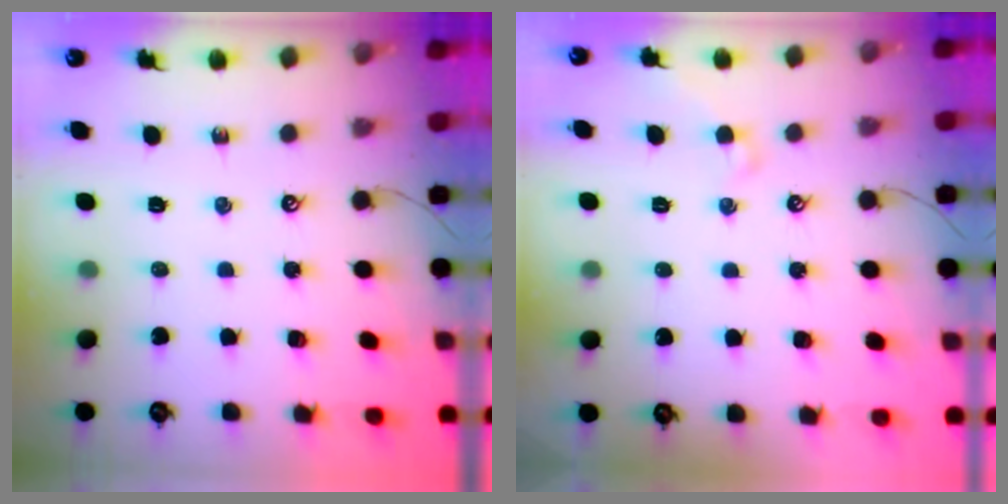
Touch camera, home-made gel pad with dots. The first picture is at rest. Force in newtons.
{"total": 1.0, "press": 0.9, "slide": 0.3}